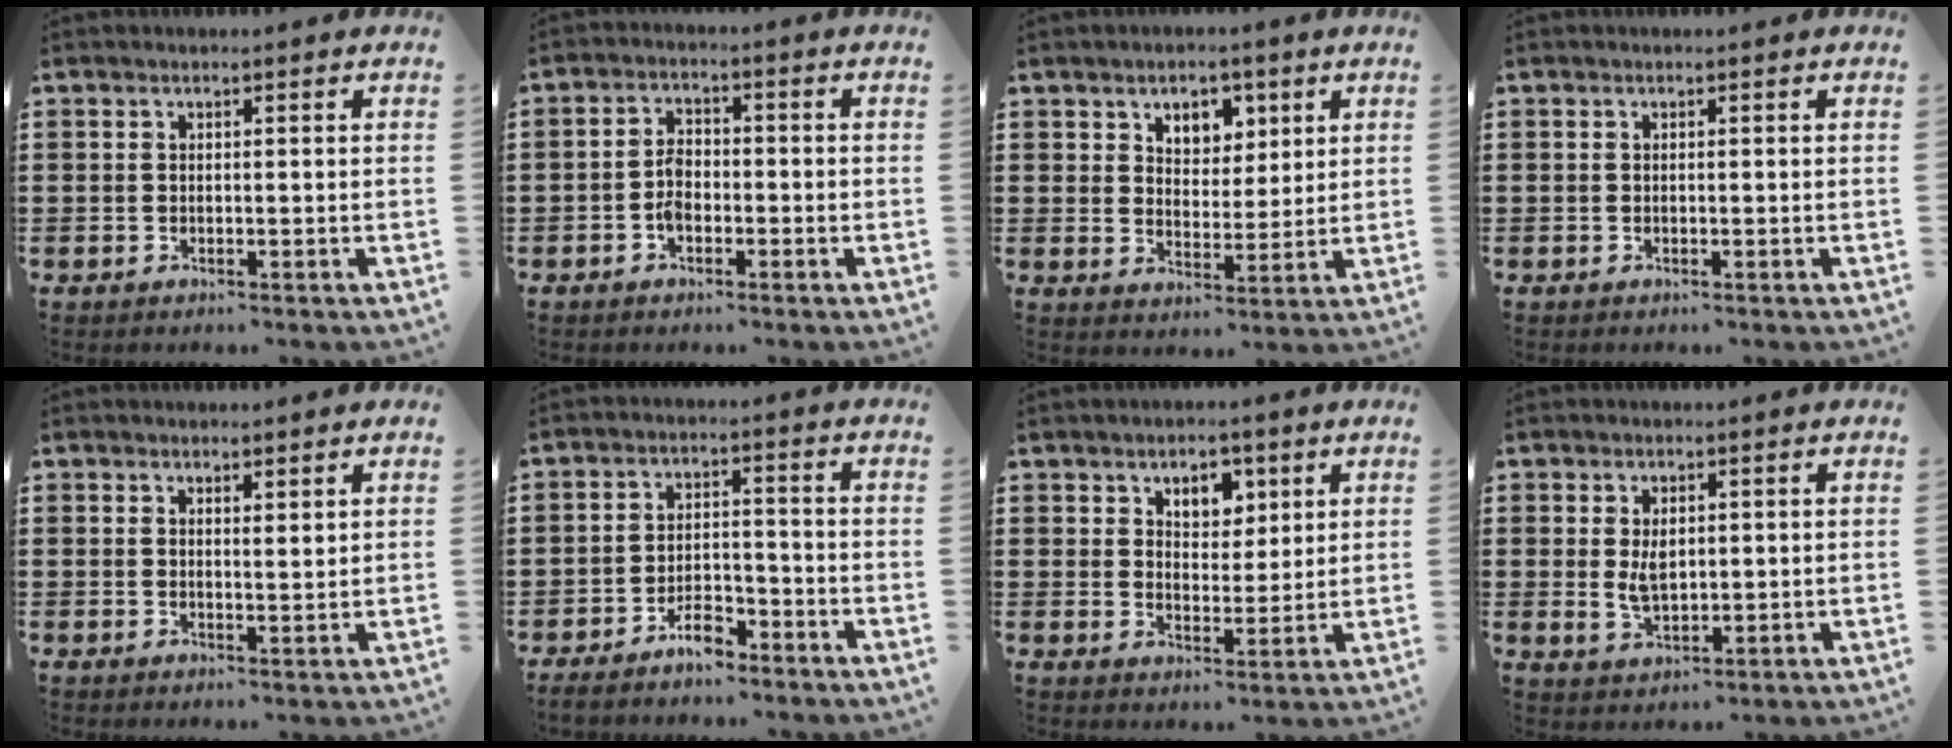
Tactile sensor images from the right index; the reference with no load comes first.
{"total": 3.5, "force": [-1.3, 2.0, 2.7], "torque": [-0.056, 0.003, -0.025]}
{"total": 4.7, "force": [2.9, 3.4, 1.5], "torque": [-0.041, 0.006, 0.049]}
{"total": 0.0}
{"total": 1.4, "force": [1.4, 0.2, 0.3], "torque": [-0.008, 0.003, 0.026]}
{"total": 4.9, "force": [-4.0, 1.7, 2.4], "torque": [-0.044, 0.012, -0.075]}
{"total": 4.5, "force": [2.8, 3.1, 1.6], "torque": [-0.039, 0.007, 0.049]}
{"total": 4.1, "force": [0.3, 2.3, 3.4], "torque": [-0.063, 0.004, 0.004]}